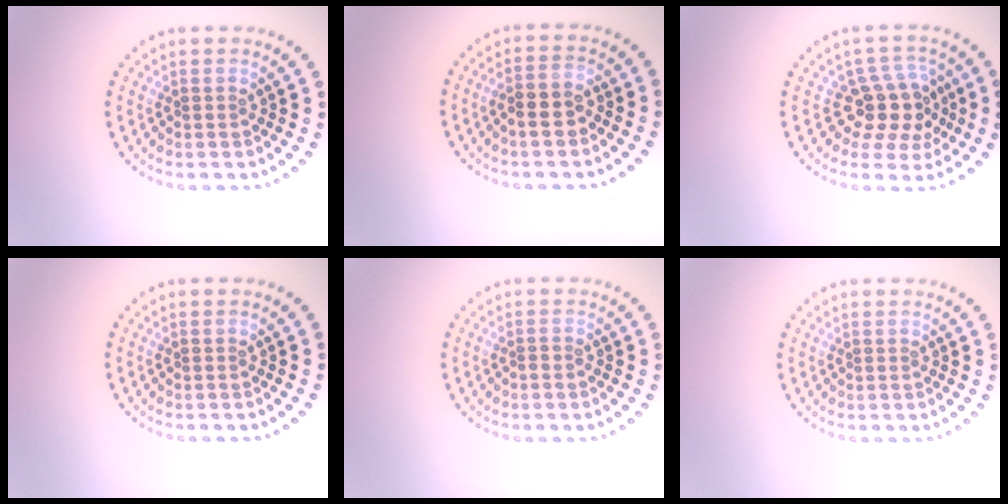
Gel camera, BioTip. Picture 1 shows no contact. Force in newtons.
{"total": 2.4, "press": 2.3, "slide": 0.7}
{"total": 4.0, "press": 3.5, "slide": 1.9}
{"total": 0.0}
{"total": 0.5, "press": 0.2, "slide": 0.5}
{"total": 0.0}